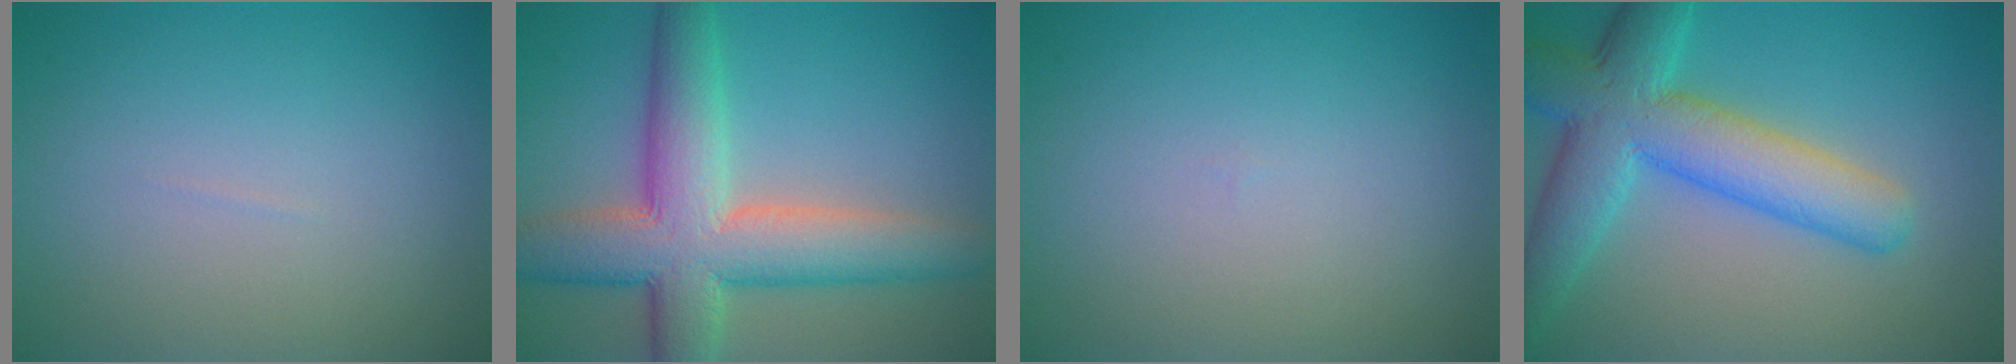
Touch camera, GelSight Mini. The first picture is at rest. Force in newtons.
{"total": 9.5, "press": 9.5, "slide": 0.2}
{"total": 0.0}
{"total": 7.0, "press": 7.0, "slide": 0.6}